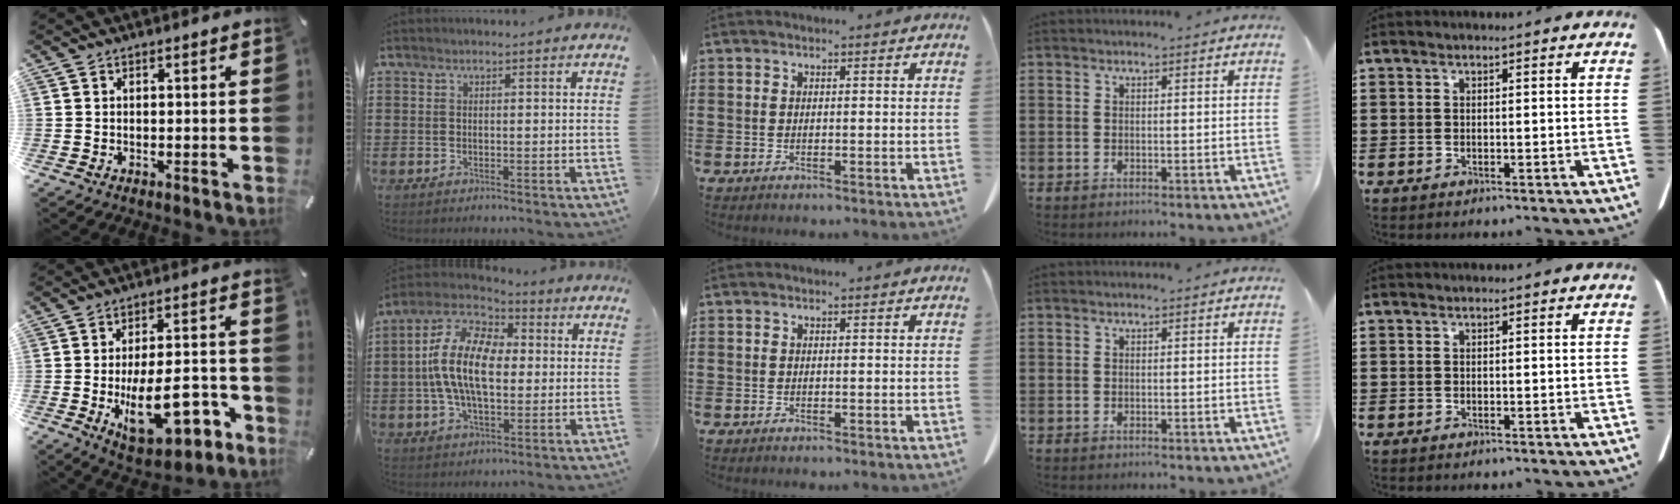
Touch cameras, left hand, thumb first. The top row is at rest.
{"thumb": {"total": 18.4, "force": [-5.4, 9.2, 15.0], "torque": [-0.216, 0.014, -0.073]}, "index": {"total": 13.1, "force": [1.6, 7.4, 10.7], "torque": [-0.260, -0.008, 0.019]}}